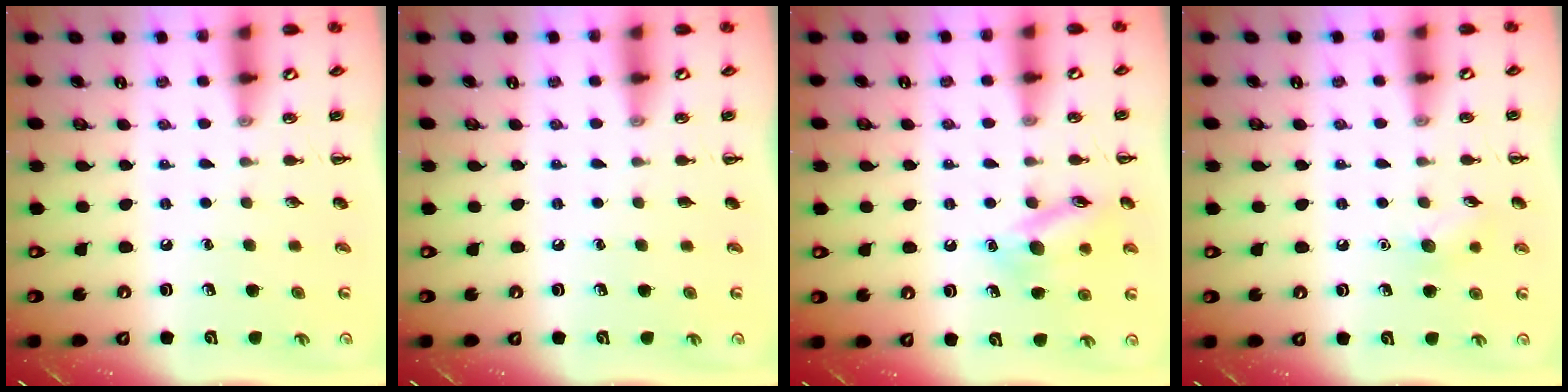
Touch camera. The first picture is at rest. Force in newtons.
{"total": 0.0}
{"total": 12.8, "press": 12.8, "slide": 0.8}
{"total": 7.1, "press": 6.9, "slide": 1.9}